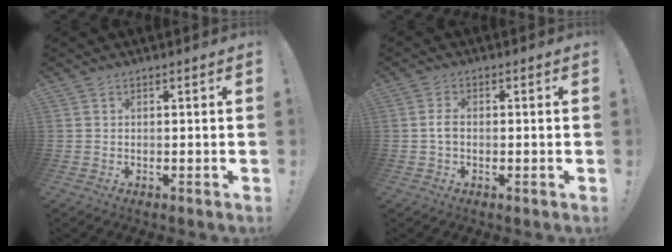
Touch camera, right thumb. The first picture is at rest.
{"total": 2.6, "force": [-0.6, 1.4, 2.0], "torque": [-0.044, 0.011, -0.009]}